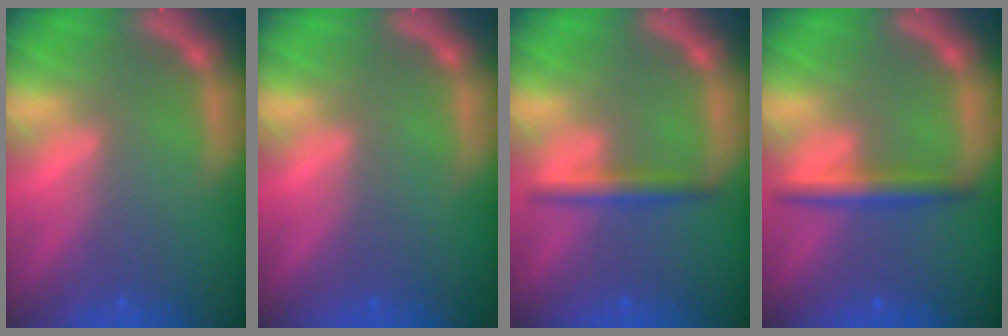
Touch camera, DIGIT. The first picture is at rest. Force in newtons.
{"total": 0.0}
{"total": 2.4}
{"total": 3.0}